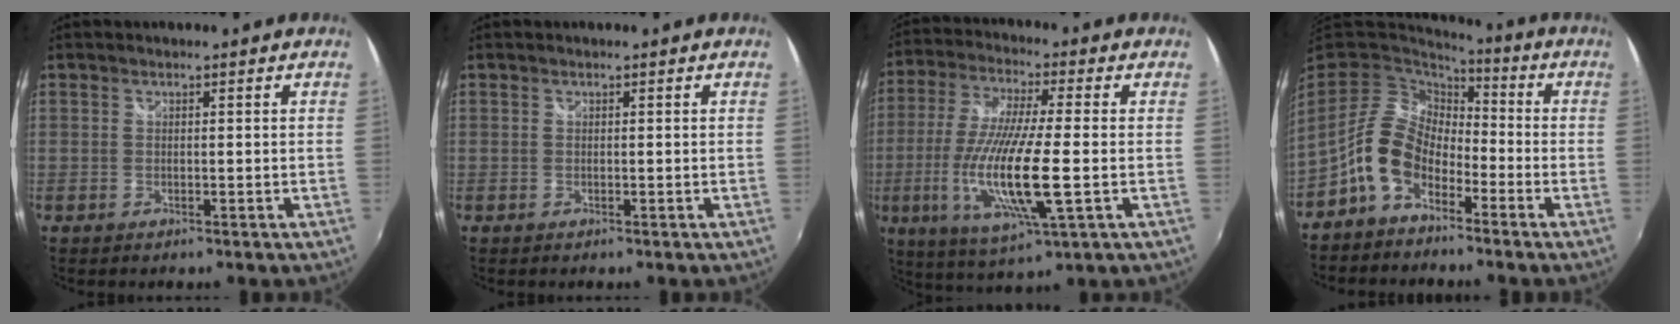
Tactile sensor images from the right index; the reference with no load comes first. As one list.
[{"total": 0.0}, {"total": 17.1, "force": [-3.8, 2.7, 16.4], "torque": [-0.332, -0.028, -0.065]}, {"total": 10.9, "force": [-5.5, 7.1, 6.3], "torque": [-0.126, 0.016, -0.107]}]